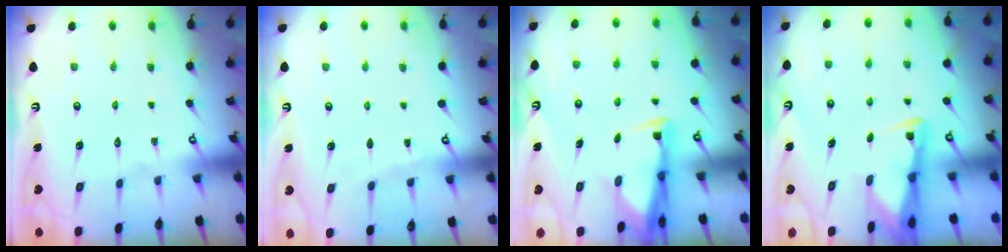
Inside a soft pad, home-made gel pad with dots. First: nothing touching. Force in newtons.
{"total": 3.2, "press": 3.1, "slide": 0.4}
{"total": 2.9, "press": 2.8, "slide": 0.9}
{"total": 3.0, "press": 3.0, "slide": 0.3}